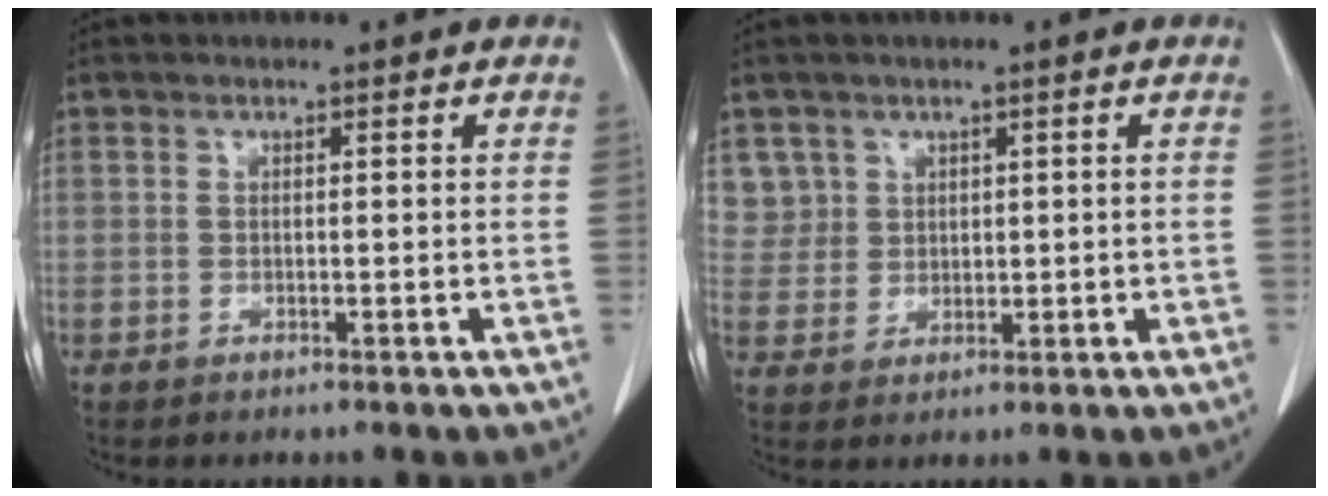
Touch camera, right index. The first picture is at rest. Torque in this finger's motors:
{"motor_torque": [0.03, 0.13, -0.03, 0.01]}